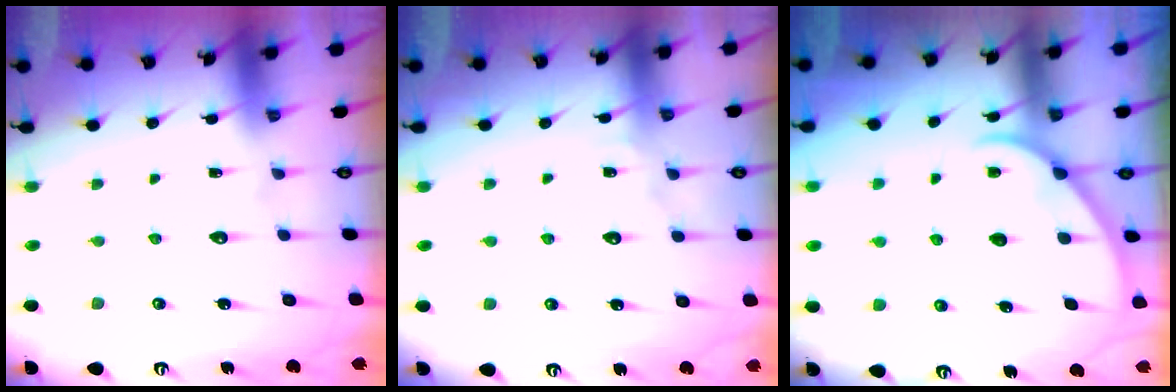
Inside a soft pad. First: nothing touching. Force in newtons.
{"total": 1.9, "press": 1.9, "slide": 0.2}
{"total": 2.0, "press": 2.0, "slide": 0.3}